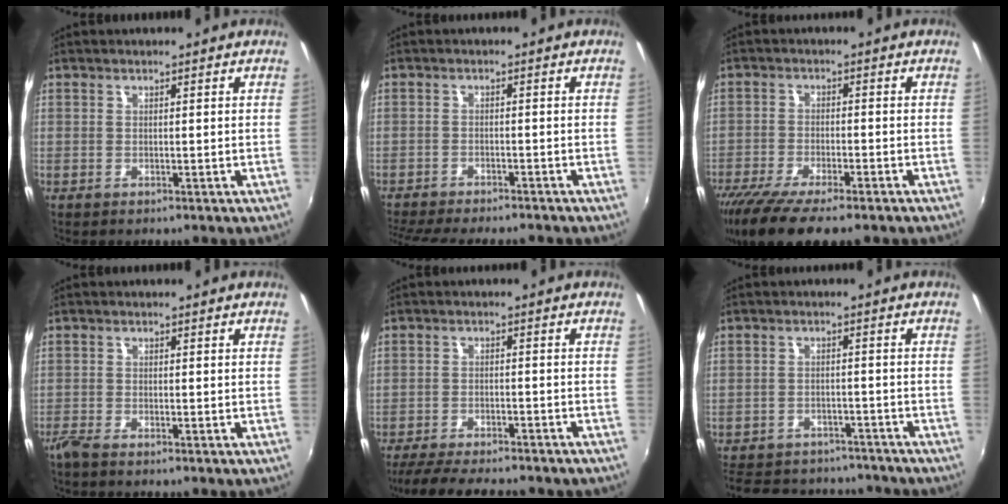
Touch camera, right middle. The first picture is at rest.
{"total": 12.1, "force": [-10.7, 2.0, 5.2], "torque": [-0.119, -0.022, -0.164]}
{"total": 13.0, "force": [-9.9, 2.6, 8.0], "torque": [-0.171, -0.050, -0.167]}
{"total": 1.9, "force": [-1.7, -0.1, 0.9], "torque": [-0.025, -0.008, -0.037]}
{"total": 14.5, "force": [-12.4, 3.0, 7.0], "torque": [-0.143, -0.031, -0.181]}
{"total": 17.1, "force": [-14.6, 6.9, 5.7], "torque": [-0.134, 0.021, -0.193]}